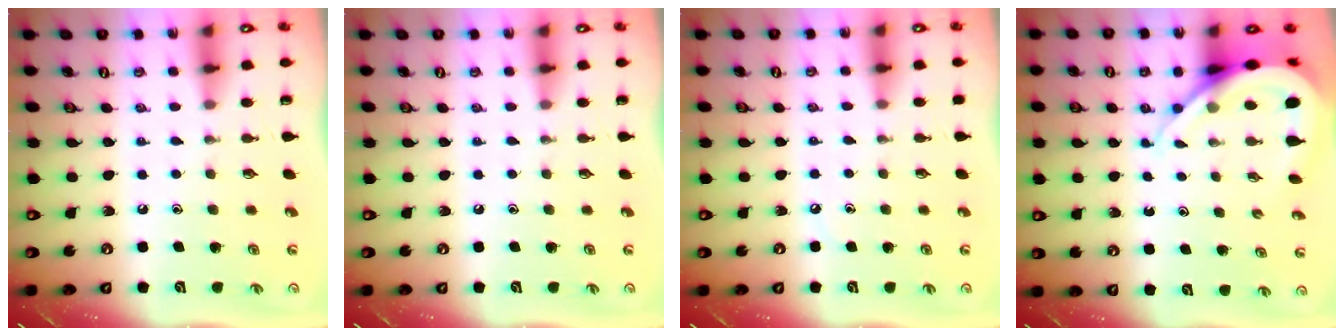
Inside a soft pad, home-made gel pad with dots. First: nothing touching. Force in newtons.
{"total": 0.0}
{"total": 2.2, "press": 2.2, "slide": 0.3}
{"total": 10.7, "press": 10.6, "slide": 1.0}